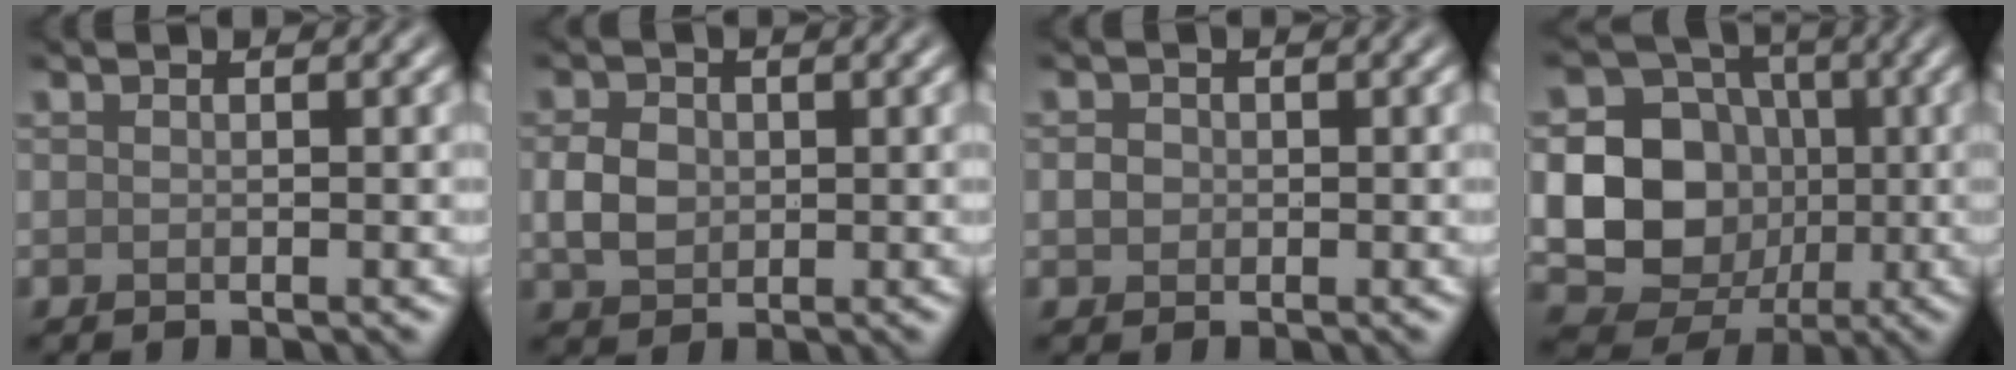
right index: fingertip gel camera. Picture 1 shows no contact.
{"total": 2.9, "force": [0.1, 2.3, 1.8], "torque": [-0.041, 0.001, -0.003]}
{"total": 1.2, "force": [-0.1, 1.1, 0.5], "torque": [-0.007, 0.001, -0.006]}
{"total": 9.2, "force": [-1.0, 7.9, 4.7], "torque": [-0.072, -0.007, -0.035]}